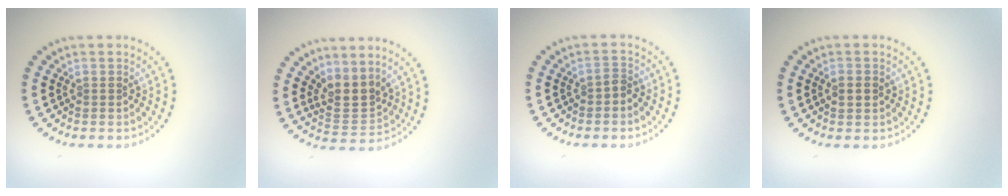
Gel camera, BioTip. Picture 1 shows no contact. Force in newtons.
{"total": 3.0, "press": 2.5, "slide": 1.7}
{"total": 1.0, "press": 0.8, "slide": 0.6}
{"total": 2.0, "press": 2.0, "slide": 0.1}